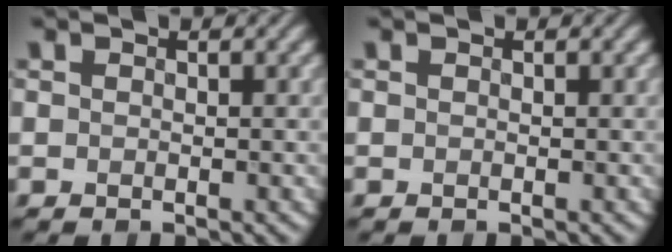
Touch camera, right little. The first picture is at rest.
{"total": 0.0}